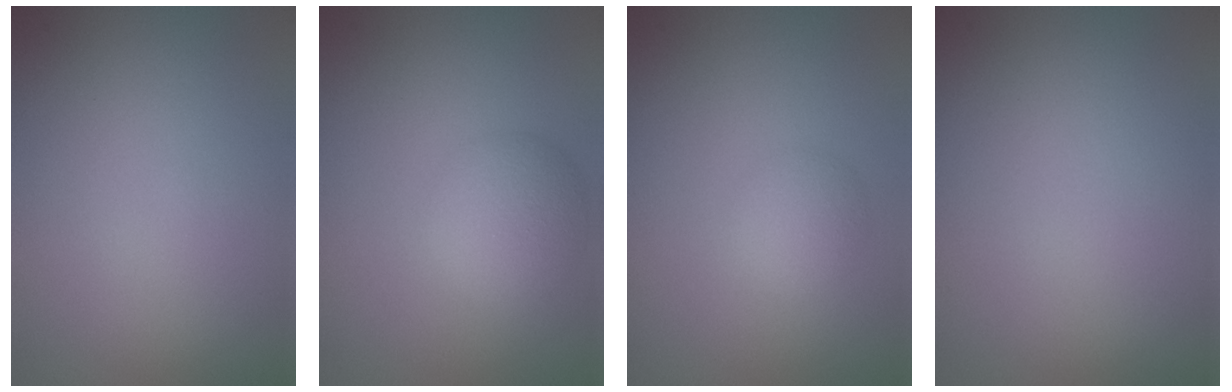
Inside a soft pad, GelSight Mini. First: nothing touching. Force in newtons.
{"total": 4.1, "press": 4.1, "slide": 0.3}
{"total": 2.3, "press": 2.3, "slide": 0.1}
{"total": 0.0}